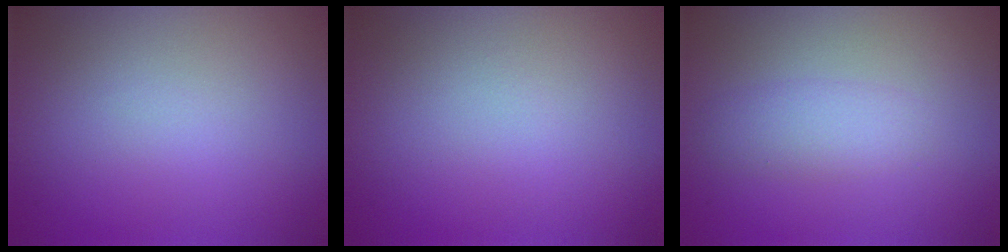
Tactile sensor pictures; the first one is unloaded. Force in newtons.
{"total": 0.0}
{"total": 1.8, "press": 1.8, "slide": 0.1}